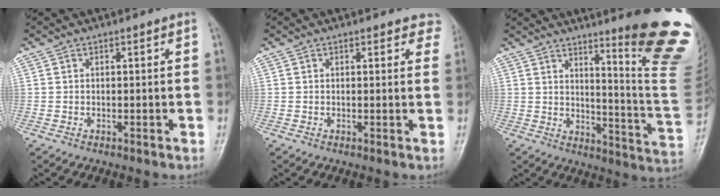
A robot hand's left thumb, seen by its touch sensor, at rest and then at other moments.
{"total": 3.7, "force": [3.1, 1.8, 1.1], "torque": [0.023, -0.009, 0.017]}
{"total": 21.5, "force": [13.6, 1.8, 16.5], "torque": [-0.184, -0.111, 0.177]}